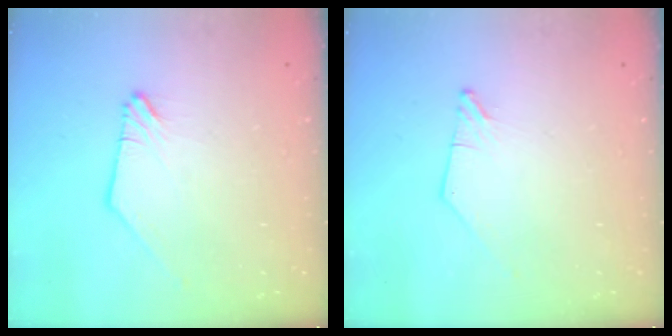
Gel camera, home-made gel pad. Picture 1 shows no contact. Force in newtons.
{"total": 0.0}